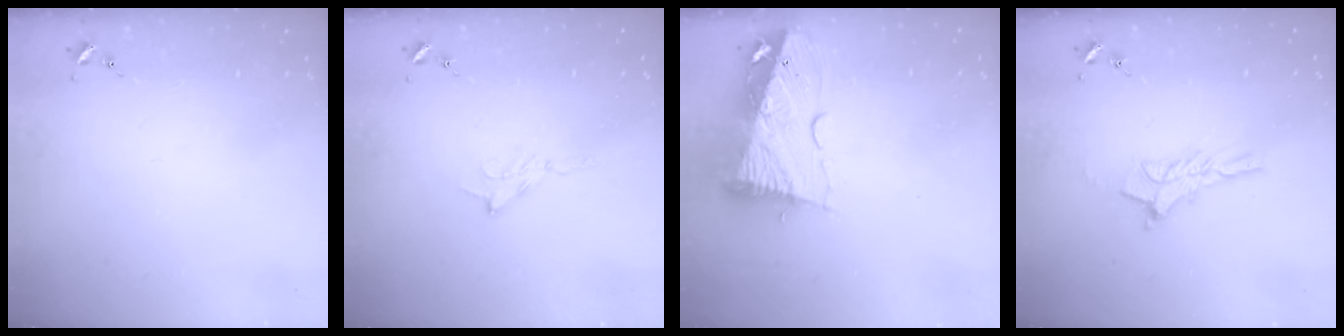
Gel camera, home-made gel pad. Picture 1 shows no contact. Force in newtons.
{"total": 4.9, "press": 4.9, "slide": 0.5}
{"total": 14.1, "press": 14.0, "slide": 1.6}
{"total": 10.7, "press": 10.7, "slide": 0.9}